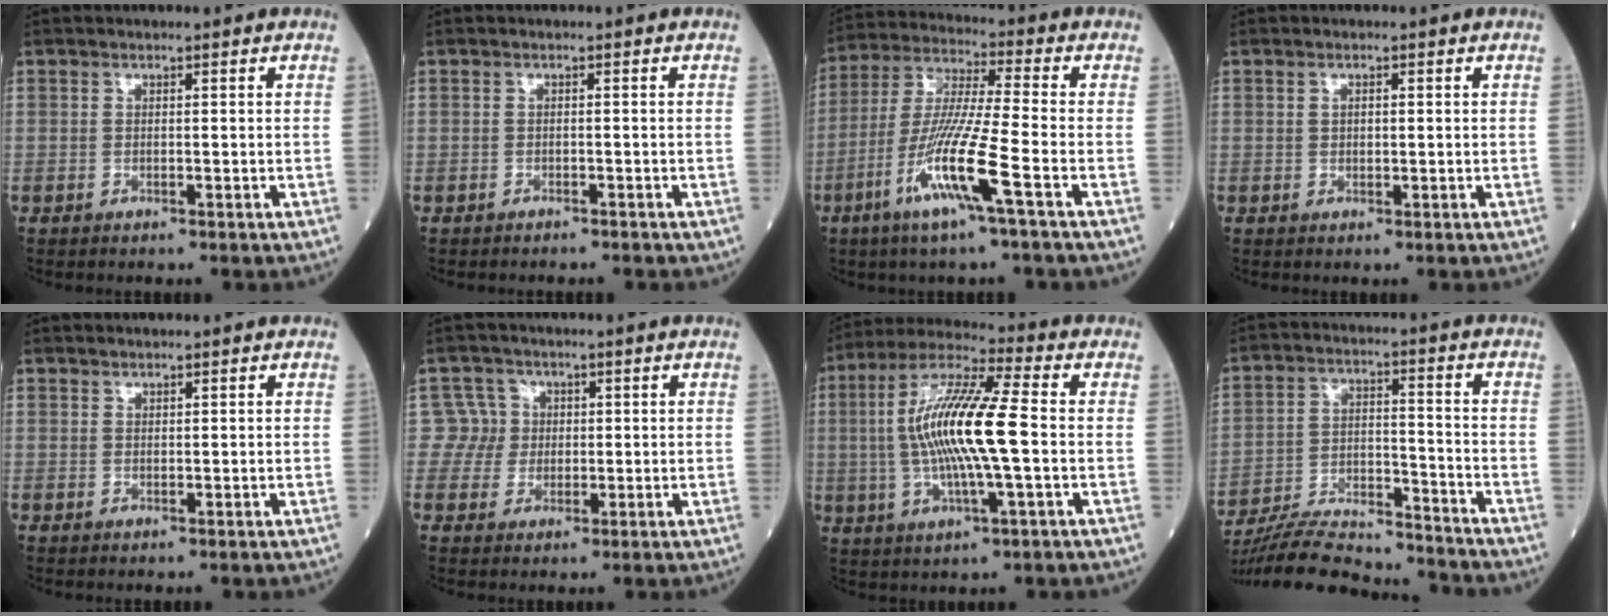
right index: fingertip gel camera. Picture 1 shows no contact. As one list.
[{"total": 2.2, "force": [-2.0, 0.7, 0.7], "torque": [-0.016, -0.003, -0.020]}, {"total": 12.7, "force": [-5.3, -0.6, 11.5], "torque": [-0.235, -0.013, -0.107]}, {"total": 1.0, "force": [0.3, 0.6, 0.8], "torque": [-0.013, 0.000, 0.005]}, {"total": 0.5, "force": [0.5, 0.1, 0.0], "torque": [-0.001, -0.004, 0.008]}, {"total": 4.1, "force": [0.7, 4.1, -0.3], "torque": [0.024, 0.008, 0.009]}, {"total": 15.0, "force": [-0.4, 1.6, 14.9], "torque": [-0.295, 0.007, -0.012]}, {"total": 17.6, "force": [-16.8, 1.8, 5.0], "torque": [-0.103, -0.001, -0.267]}]